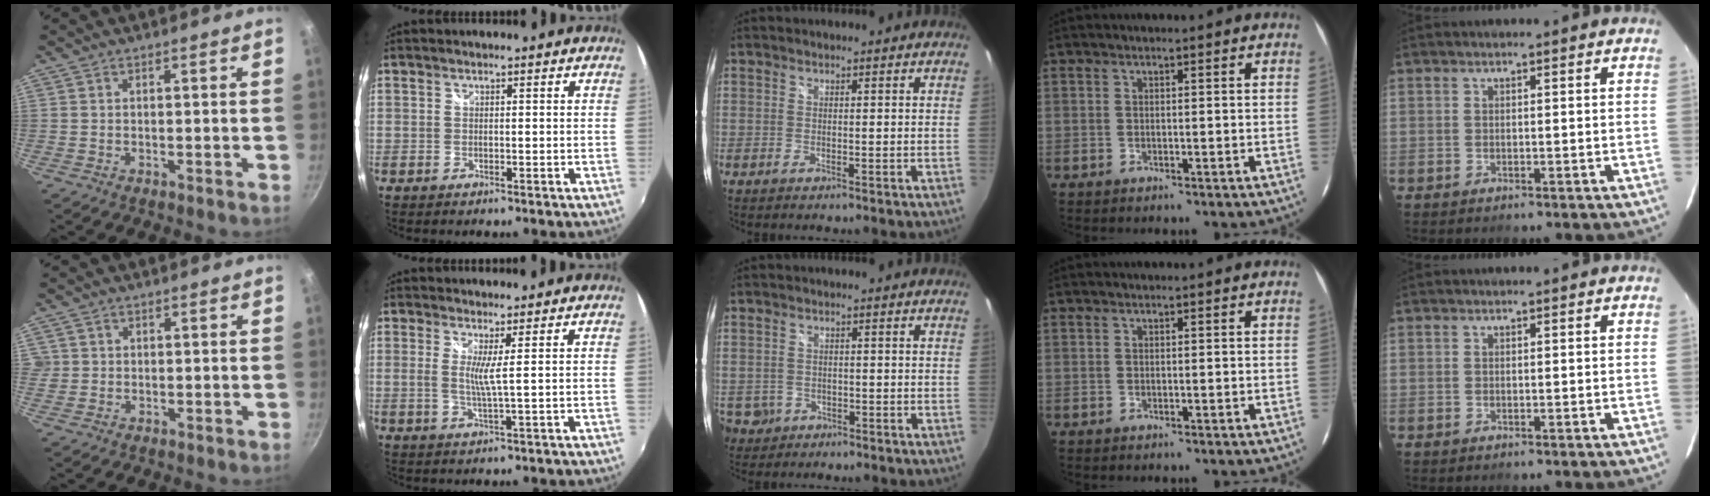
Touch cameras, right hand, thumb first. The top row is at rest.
{"thumb": {"total": 1.6, "force": [0.1, 1.5, 0.3], "torque": [0.005, 0.008, 0.003]}, "index": {"total": 3.0, "force": [0.8, -0.8, 2.8], "torque": [-0.056, -0.011, 0.009]}, "middle": {"total": 5.8, "force": [-1.8, 5.2, 1.7], "torque": [-0.055, -0.001, -0.017]}}